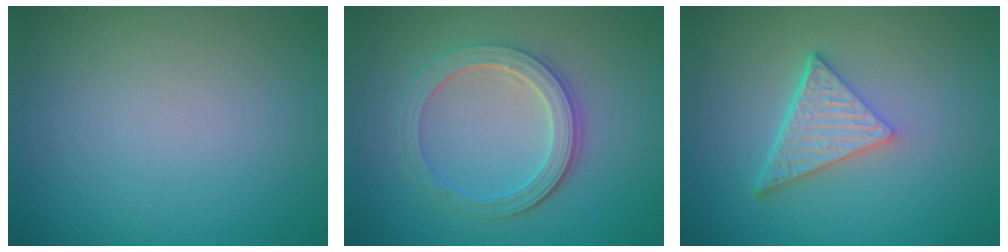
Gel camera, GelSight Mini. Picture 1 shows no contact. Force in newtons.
{"total": 4.2, "press": 3.5, "slide": 2.3}
{"total": 4.7, "press": 3.4, "slide": 3.3}